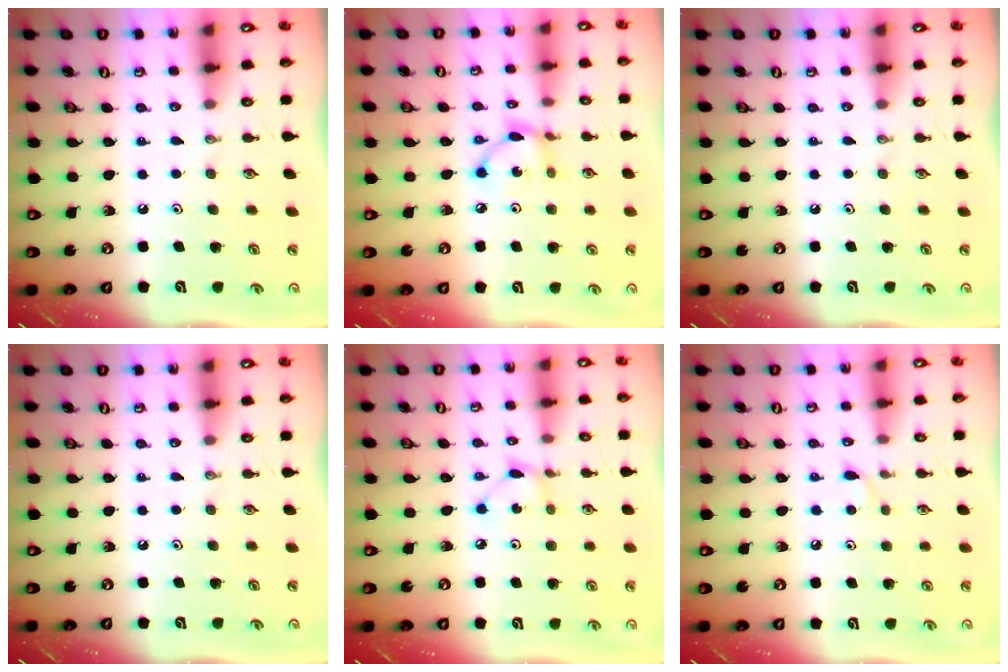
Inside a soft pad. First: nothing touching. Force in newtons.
{"total": 7.0, "press": 7.0, "slide": 0.4}
{"total": 0.0}
{"total": 0.0}
{"total": 2.6, "press": 2.6, "slide": 0.0}
{"total": 4.0, "press": 4.0, "slide": 0.6}